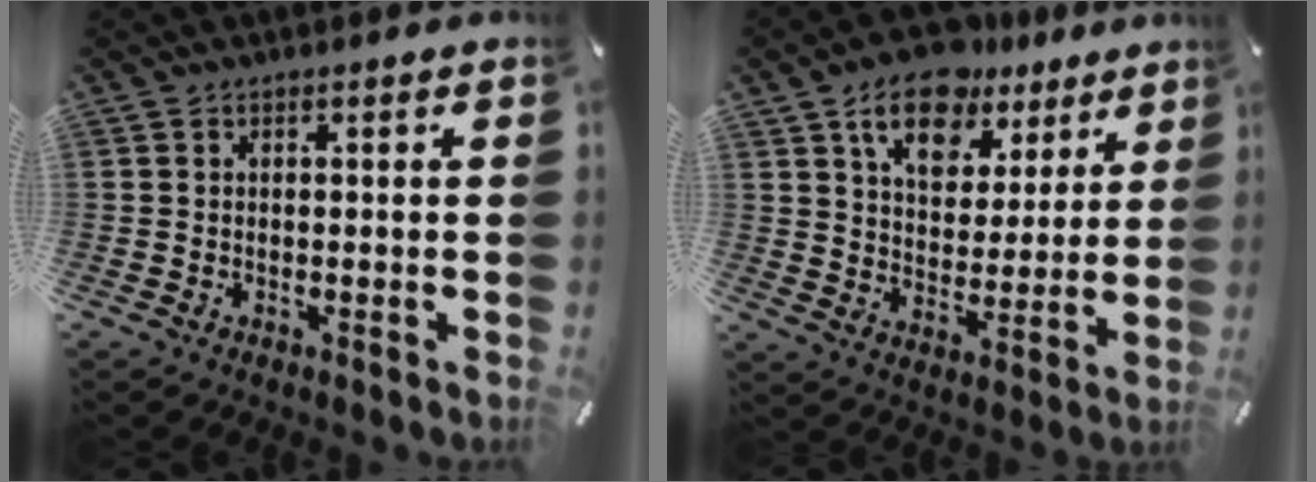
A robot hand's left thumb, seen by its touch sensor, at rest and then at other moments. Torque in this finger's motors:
{"motor_torque": [2.19, 2.40, 1.22, -1.55, 0.46]}